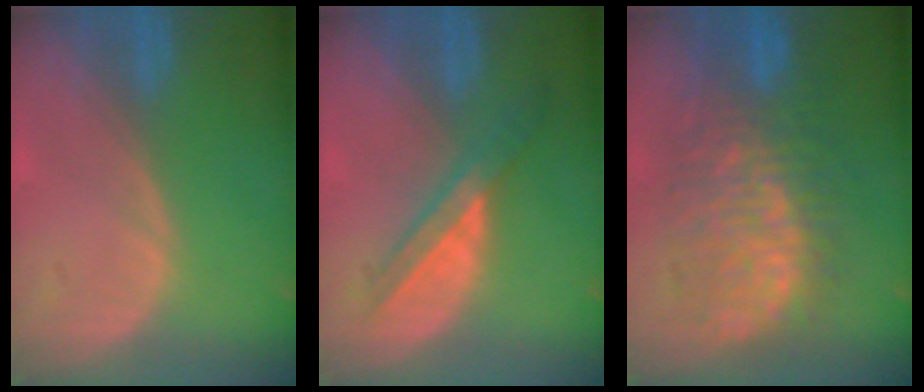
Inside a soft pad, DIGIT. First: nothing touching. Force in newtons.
{"total": 5.9, "press": 5.2, "slide": 2.9}
{"total": 11.9, "press": 11.8, "slide": 1.5}